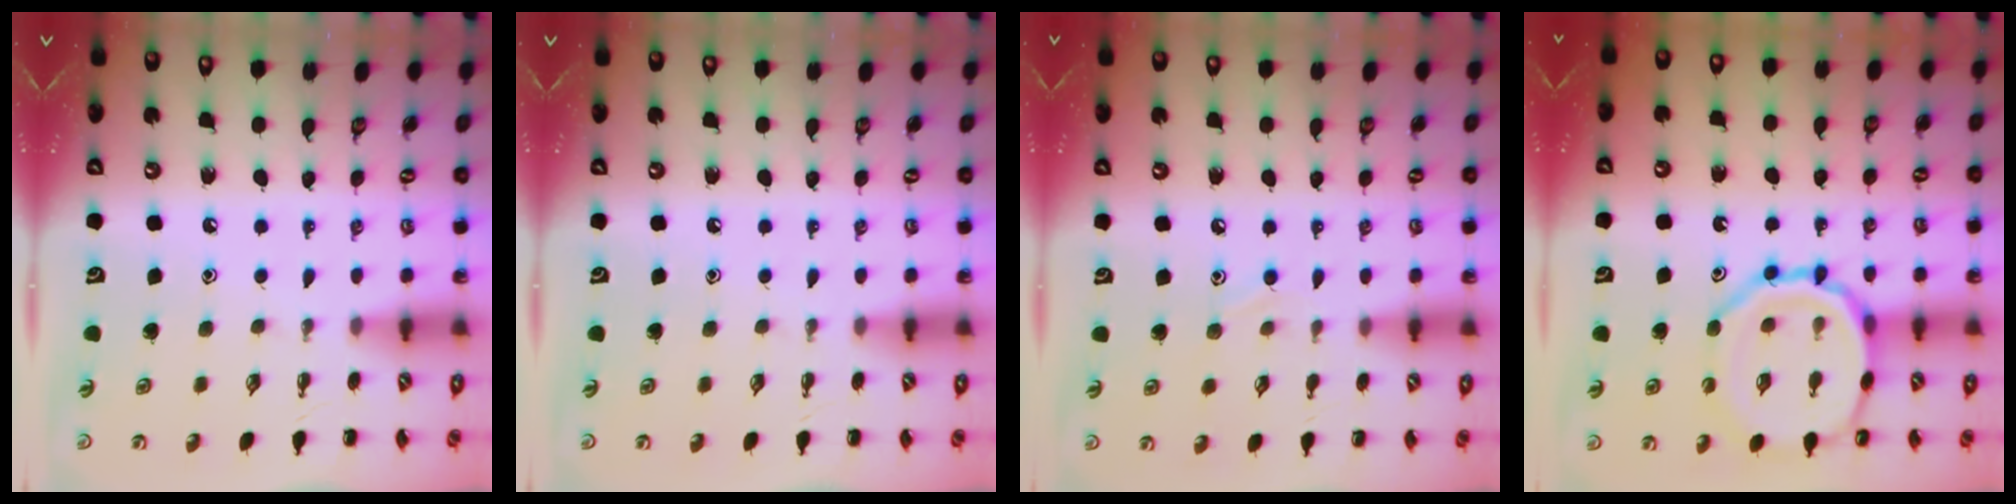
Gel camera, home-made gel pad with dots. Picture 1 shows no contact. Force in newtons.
{"total": 0.0}
{"total": 5.4, "press": 5.1, "slide": 1.8}
{"total": 15.1, "press": 14.9, "slide": 1.9}